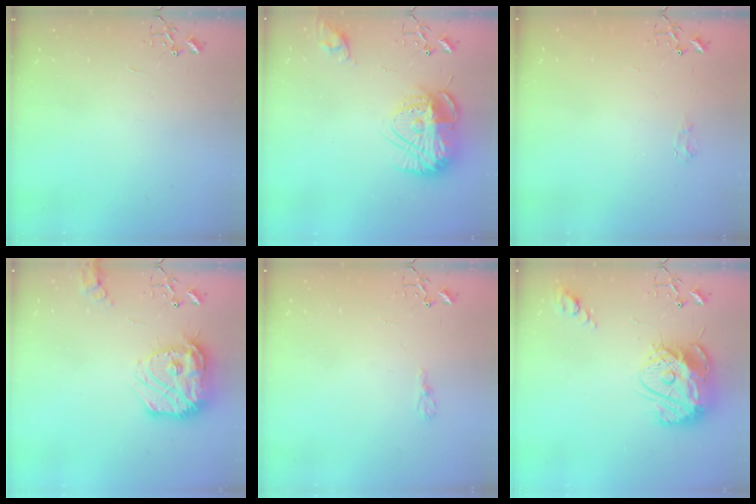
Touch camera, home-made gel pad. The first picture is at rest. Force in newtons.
{"total": 17.2, "press": 17.1, "slide": 1.7}
{"total": 5.2, "press": 5.1, "slide": 0.6}
{"total": 19.7, "press": 19.6, "slide": 1.8}
{"total": 5.2, "press": 5.1, "slide": 0.5}
{"total": 17.6, "press": 17.6, "slide": 1.5}